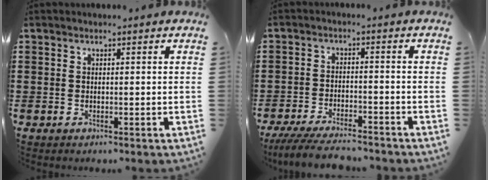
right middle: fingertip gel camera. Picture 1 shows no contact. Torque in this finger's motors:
{"motor_torque": [0.65, -0.34, 0.27, 0.10]}